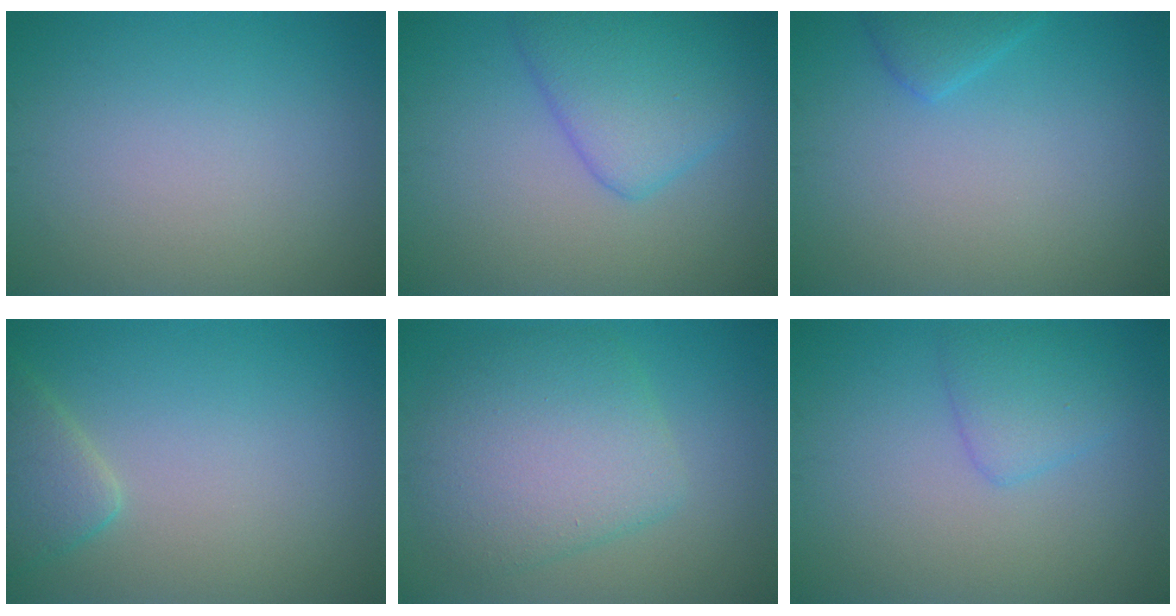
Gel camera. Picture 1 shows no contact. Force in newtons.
{"total": 5.3, "press": 5.3, "slide": 0.1}
{"total": 1.7, "press": 1.7, "slide": 0.1}
{"total": 2.9, "press": 2.9, "slide": 0.2}
{"total": 6.7, "press": 6.7, "slide": 0.3}
{"total": 2.5, "press": 2.4, "slide": 0.2}